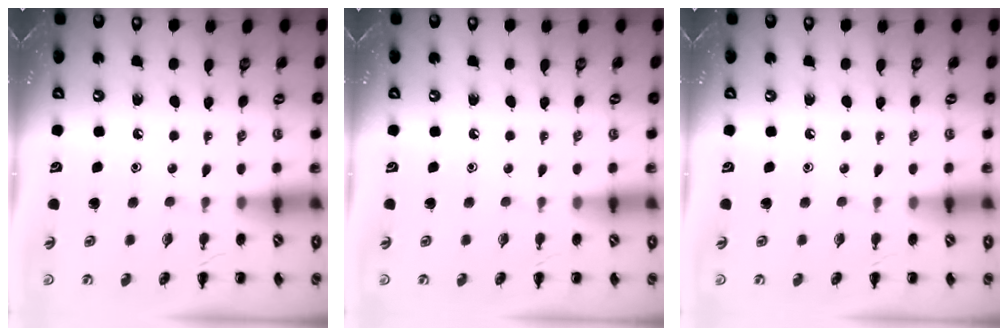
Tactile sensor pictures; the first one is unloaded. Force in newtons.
{"total": 0.0}
{"total": 0.0}